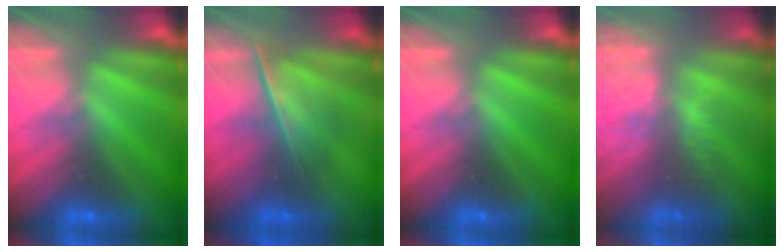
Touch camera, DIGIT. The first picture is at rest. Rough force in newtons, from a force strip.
{"total": 2.3}
{"total": 0.0}
{"total": 4.5}